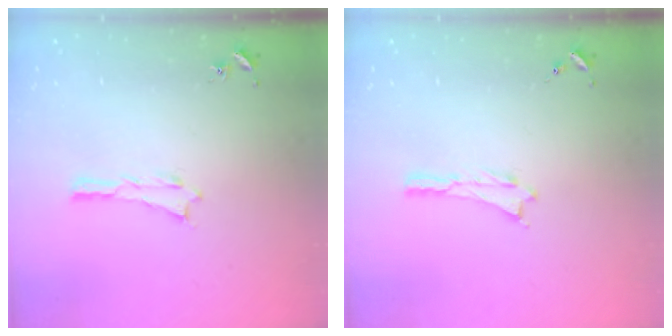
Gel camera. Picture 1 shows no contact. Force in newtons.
{"total": 0.0}